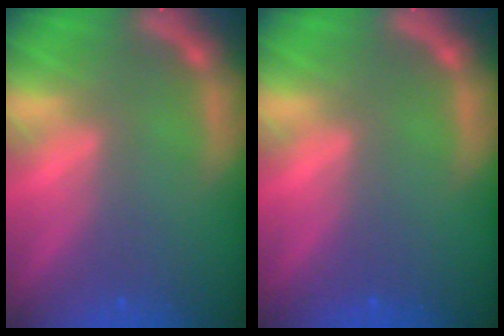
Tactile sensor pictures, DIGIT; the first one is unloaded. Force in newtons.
{"total": 0.0}